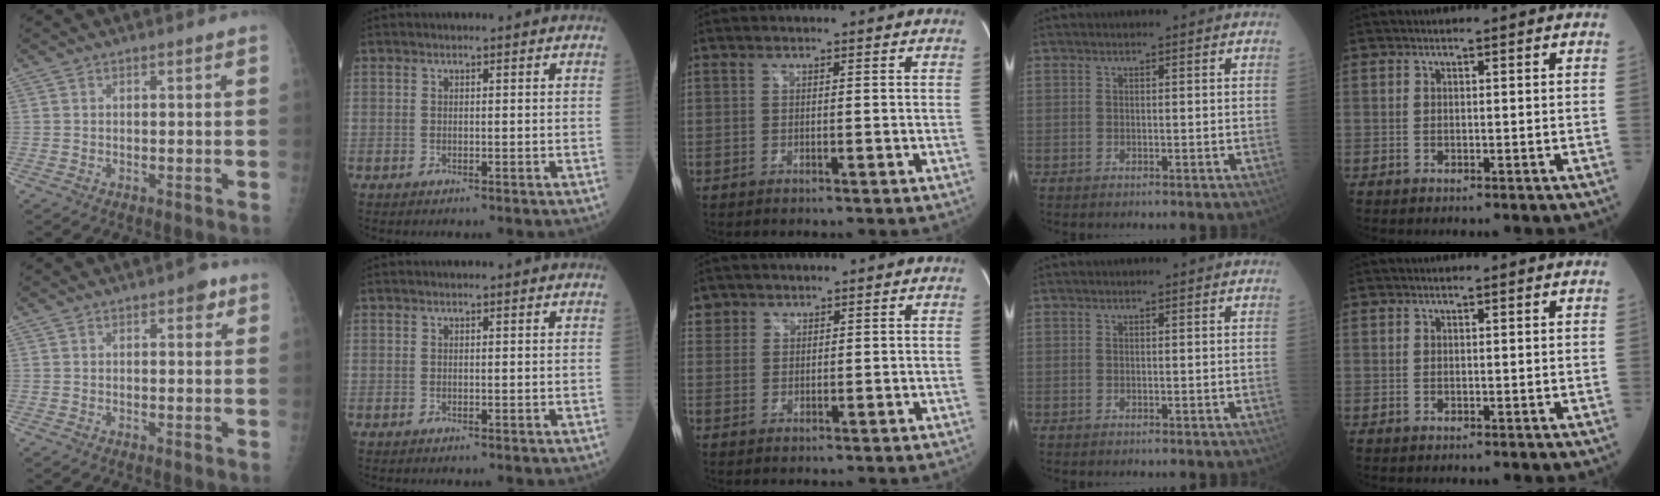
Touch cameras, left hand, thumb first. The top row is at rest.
{"thumb": {"total": 2.7, "force": [1.5, 1.4, 1.8], "torque": [-0.008, -0.002, 0.015]}, "middle": {"total": 2.3, "force": [1.6, 1.7, -0.3], "torque": [0.017, 0.007, 0.026]}}